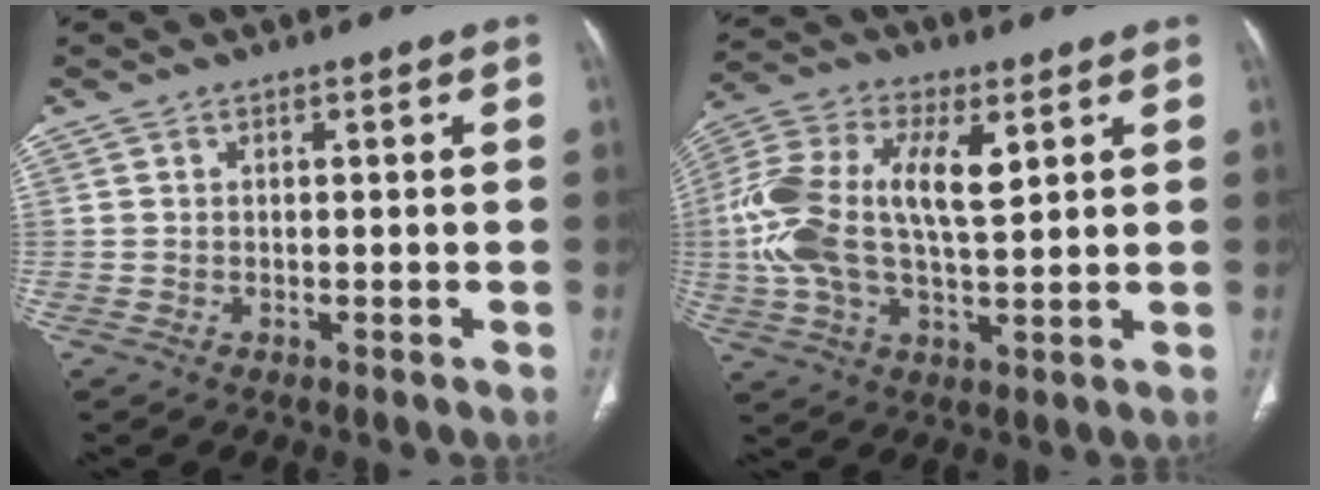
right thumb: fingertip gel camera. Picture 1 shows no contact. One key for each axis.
{"total": 16.9, "fx": 3.3, "fy": 8.1, "fz": 14.5, "tx": -0.302, "ty": 0.013, "tz": 0.056}